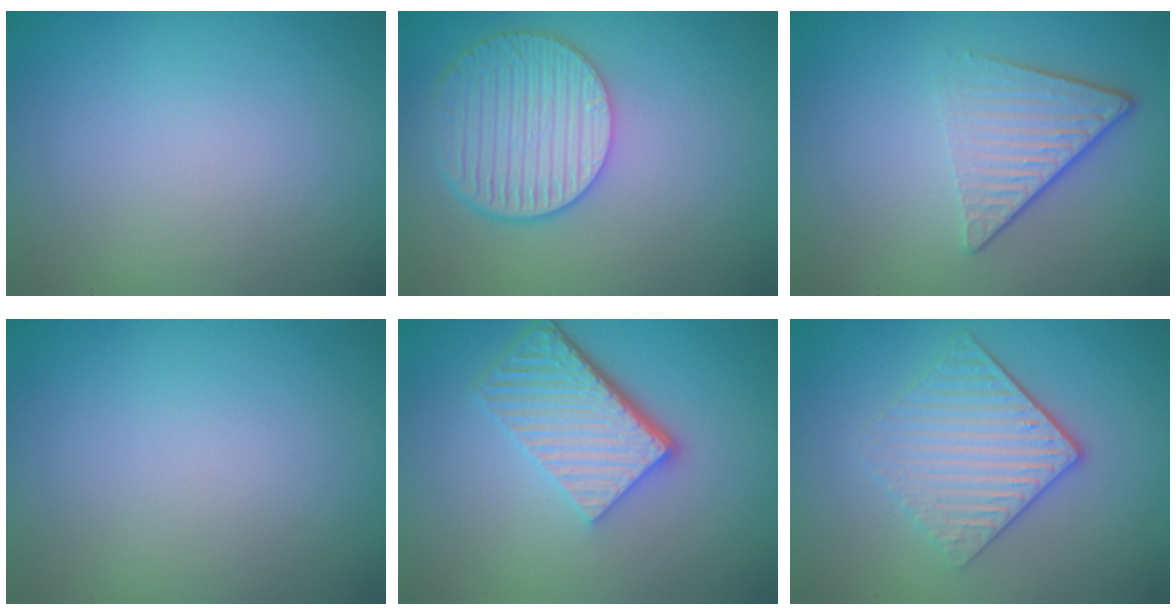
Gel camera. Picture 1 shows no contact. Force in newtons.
{"total": 5.5, "press": 4.8, "slide": 2.7}
{"total": 4.7, "press": 3.0, "slide": 3.7}
{"total": 0.0}
{"total": 6.1, "press": 4.1, "slide": 4.5}
{"total": 4.1, "press": 3.4, "slide": 2.3}